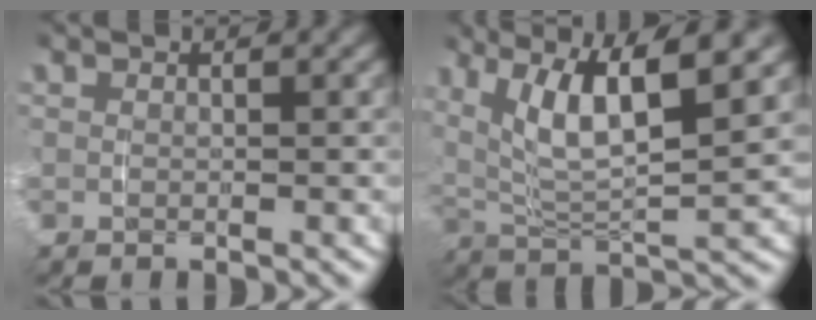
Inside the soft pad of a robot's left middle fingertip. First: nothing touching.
{"total": 7.9, "force": [2.3, 4.4, 6.2], "torque": [-0.114, 0.005, 0.032]}